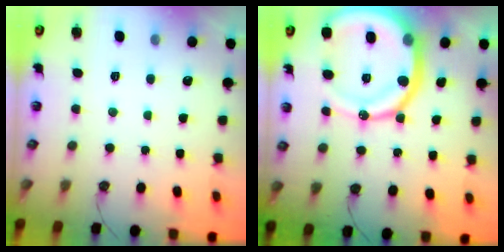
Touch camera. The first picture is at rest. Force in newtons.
{"total": 21.2, "press": 21.0, "slide": 3.0}